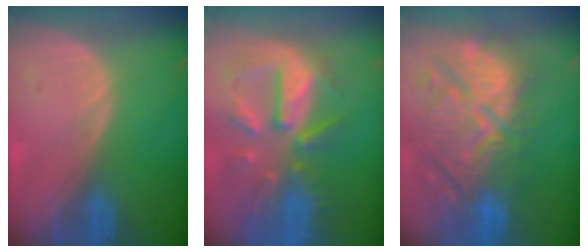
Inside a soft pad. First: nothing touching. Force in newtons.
{"total": 10.2, "press": 9.3, "slide": 4.2}
{"total": 13.0, "press": 12.2, "slide": 4.3}